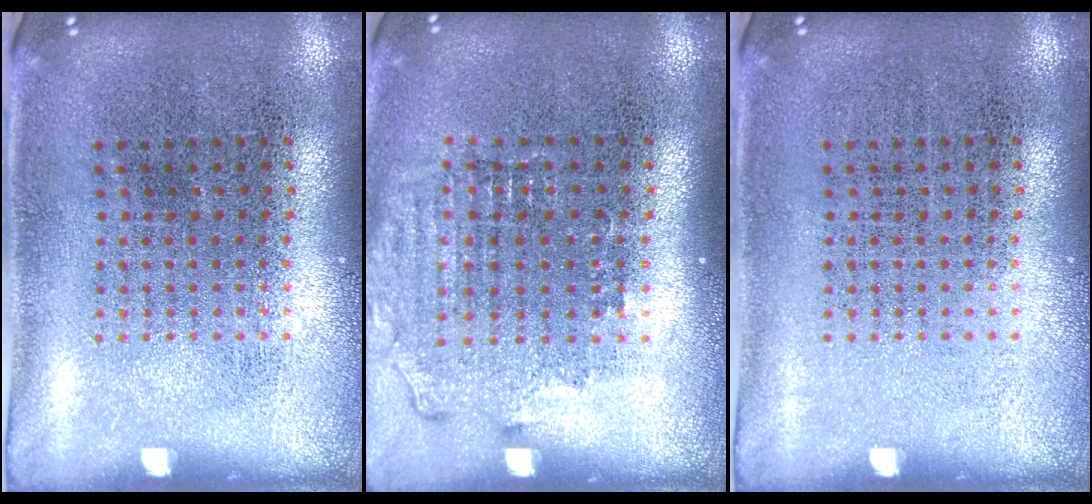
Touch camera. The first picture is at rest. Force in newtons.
{"total": 1.6, "press": 1.4, "slide": 0.6}
{"total": 0.0}